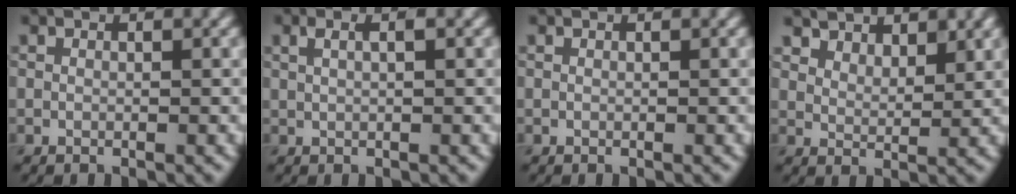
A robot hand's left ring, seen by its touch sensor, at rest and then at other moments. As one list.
[{"total": 2.0, "force": [0.9, 0.6, 1.6], "torque": [-0.024, -0.006, 0.017]}, {"total": 0.0}, {"total": 5.0, "force": [4.1, 2.3, 1.8], "torque": [-0.046, -0.012, 0.079]}]